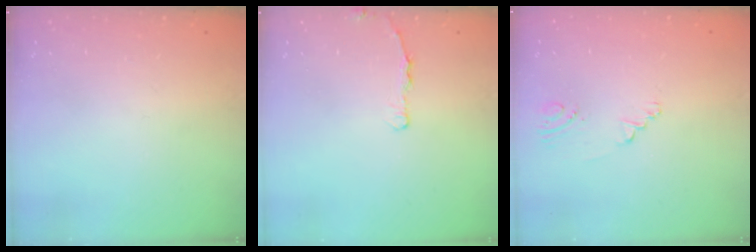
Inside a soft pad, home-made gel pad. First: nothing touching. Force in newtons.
{"total": 2.3, "press": 2.3, "slide": 0.4}
{"total": 2.0, "press": 1.7, "slide": 1.0}